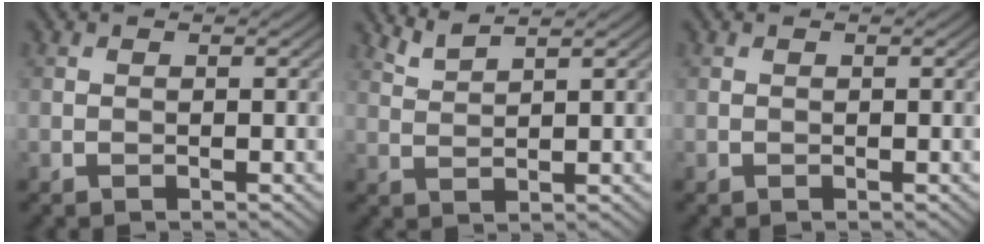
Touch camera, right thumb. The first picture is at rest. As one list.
[{"total": 2.8, "force": [2.3, 0.4, 1.4], "torque": [-0.030, 0.006, 0.054]}, {"total": 0.0}]